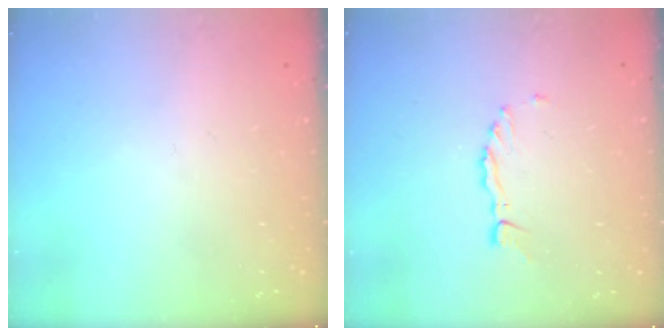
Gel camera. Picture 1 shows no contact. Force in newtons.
{"total": 2.2, "press": 2.2, "slide": 0.3}